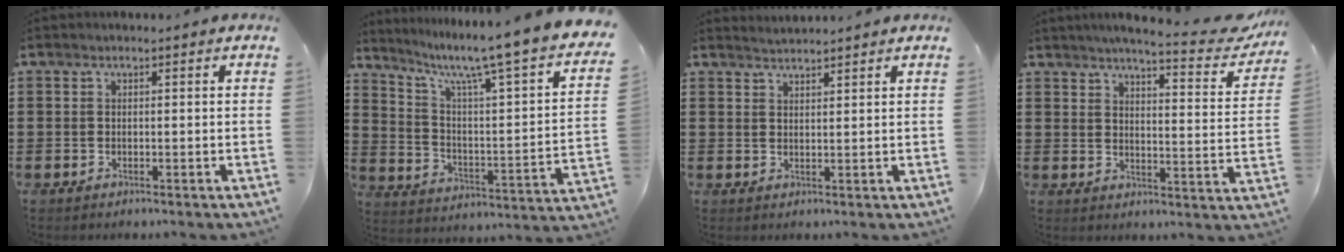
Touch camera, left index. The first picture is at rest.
{"total": 8.4, "force": [6.4, -0.2, 5.4], "torque": [-0.123, -0.060, 0.091]}
{"total": 1.7, "force": [1.7, -0.2, -0.1], "torque": [-0.001, 0.001, 0.034]}
{"total": 5.4, "force": [4.7, -0.2, 2.7], "torque": [-0.056, -0.036, 0.074]}